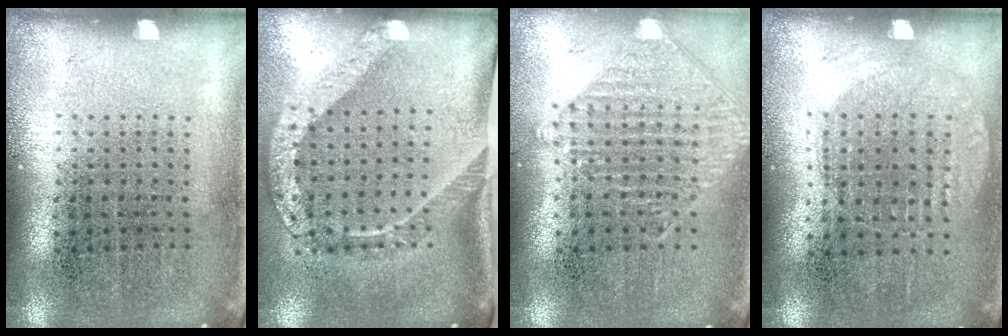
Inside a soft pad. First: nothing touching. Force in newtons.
{"total": 2.3, "press": 1.5, "slide": 1.7}
{"total": 0.9, "press": 0.9, "slide": 0.0}
{"total": 1.0, "press": 0.9, "slide": 0.4}